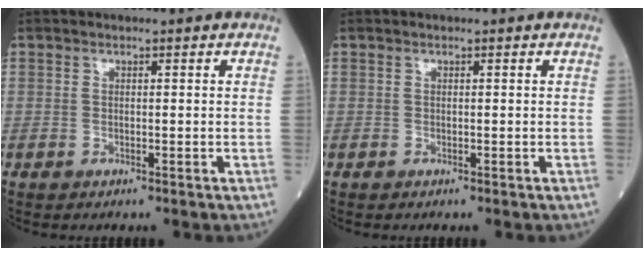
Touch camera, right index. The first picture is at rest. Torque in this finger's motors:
{"motor_torque": [0.00, 0.00, 0.00, 0.00]}